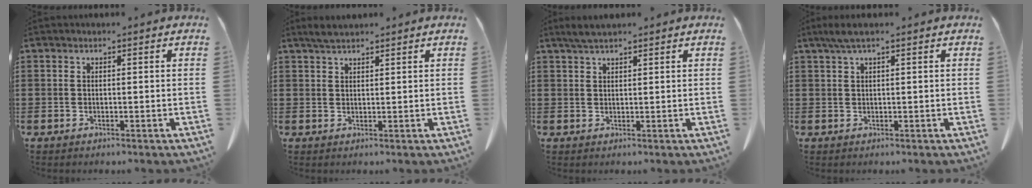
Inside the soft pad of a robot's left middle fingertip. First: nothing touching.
{"total": 2.0, "force": [1.7, 0.4, 1.0], "torque": [-0.024, 0.001, 0.034]}
{"total": 2.2, "force": [1.8, 0.4, 1.2], "torque": [-0.029, 0.000, 0.035]}
{"total": 2.1, "force": [1.0, 0.1, 1.9], "torque": [-0.037, -0.001, 0.020]}